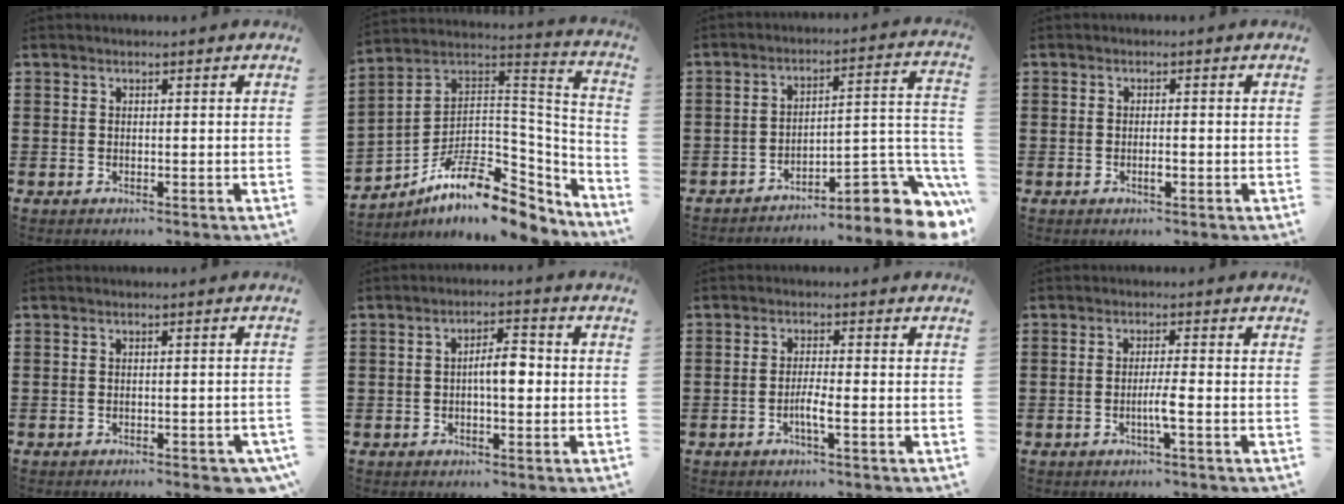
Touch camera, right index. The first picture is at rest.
{"total": 12.3, "force": [-7.7, 5.4, 7.8], "torque": [-0.141, 0.011, -0.138]}
{"total": 7.7, "force": [-4.9, 2.6, 5.3], "torque": [-0.066, -0.009, -0.092]}
{"total": 1.6, "force": [-0.6, 0.4, 1.4], "torque": [-0.035, -0.006, -0.012]}
{"total": 1.7, "force": [-1.4, 0.2, 0.9], "torque": [-0.017, 0.002, -0.027]}
{"total": 4.6, "force": [-0.4, 1.5, 4.3], "torque": [-0.076, 0.008, -0.010]}
{"total": 3.0, "force": [-1.3, 0.1, 2.7], "torque": [-0.047, -0.002, -0.025]}
{"total": 3.1, "force": [-1.0, -0.1, 2.9], "torque": [-0.050, -0.005, -0.021]}